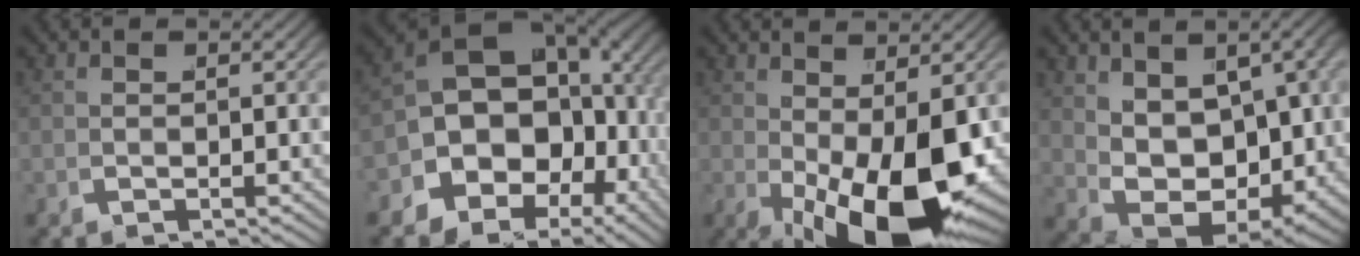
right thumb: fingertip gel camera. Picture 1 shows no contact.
{"total": 14.4, "force": [-0.9, 10.6, 9.8], "torque": [-0.188, -0.045, 0.005]}
{"total": 11.6, "force": [-1.8, 5.4, 10.1], "torque": [-0.174, -0.041, 0.001]}
{"total": 9.8, "force": [0.2, 6.3, 7.5], "torque": [-0.158, -0.039, 0.026]}